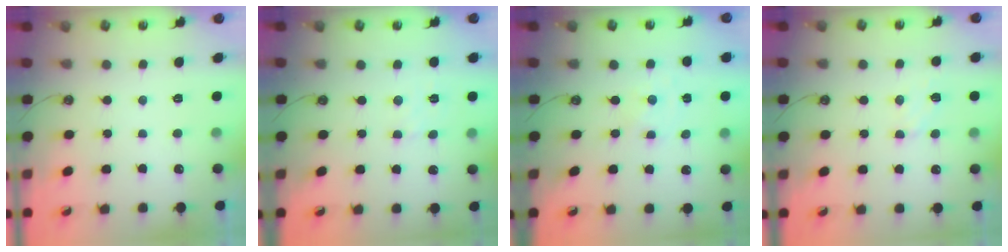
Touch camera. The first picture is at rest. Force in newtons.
{"total": 2.7, "press": 2.7, "slide": 0.5}
{"total": 0.0}
{"total": 7.1, "press": 7.0, "slide": 0.6}